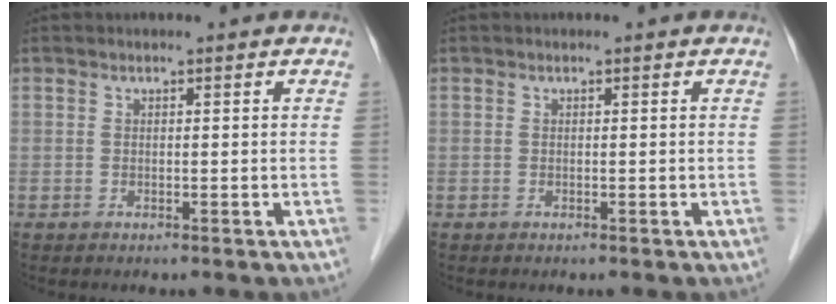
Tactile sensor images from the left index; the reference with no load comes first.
{"total": 0.0}